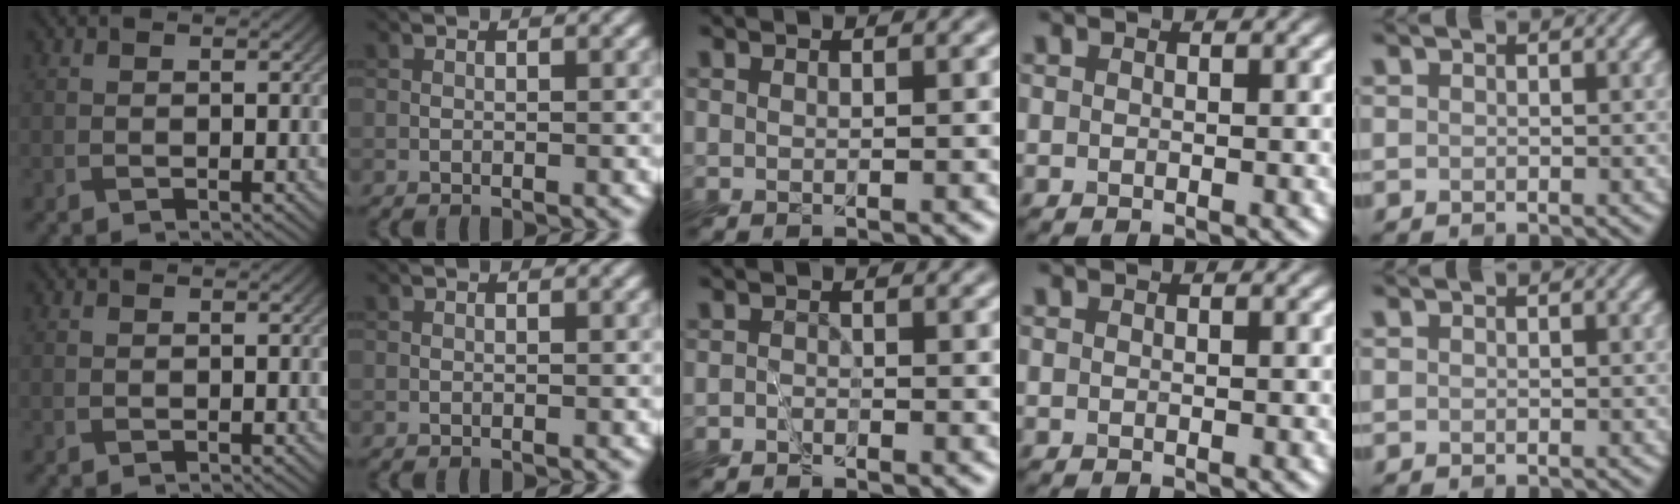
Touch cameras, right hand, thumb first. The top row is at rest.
{"middle": {"total": 1.0, "force": [-0.8, 0.5, 0.2], "torque": [0.004, 0.000, -0.021]}}